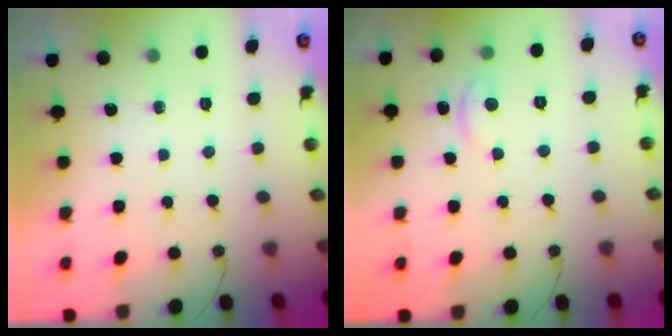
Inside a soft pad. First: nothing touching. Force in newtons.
{"total": 2.6, "press": 2.6, "slide": 0.3}